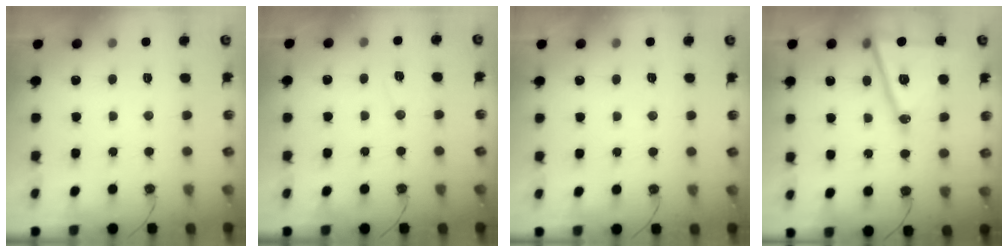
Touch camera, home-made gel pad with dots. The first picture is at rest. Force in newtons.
{"total": 5.7, "press": 3.6, "slide": 4.4}
{"total": 4.8, "press": 2.5, "slide": 4.1}
{"total": 16.6, "press": 16.2, "slide": 3.7}